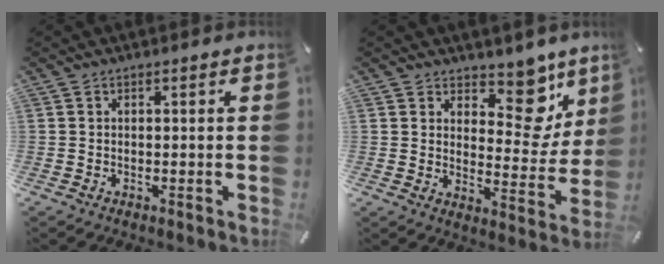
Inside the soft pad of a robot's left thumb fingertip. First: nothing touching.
{"total": 11.8, "force": [7.9, 6.6, 5.8], "torque": [-0.057, -0.075, 0.137]}